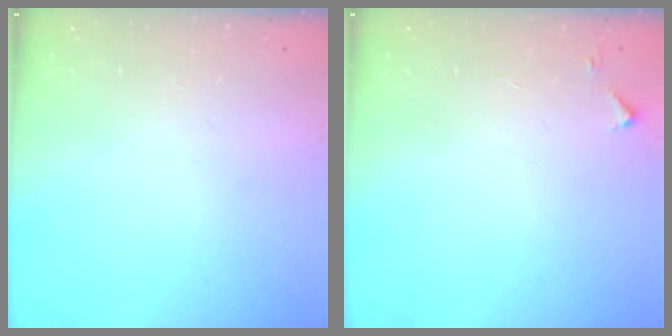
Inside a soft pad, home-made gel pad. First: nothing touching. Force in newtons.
{"total": 2.8, "press": 2.8, "slide": 0.4}